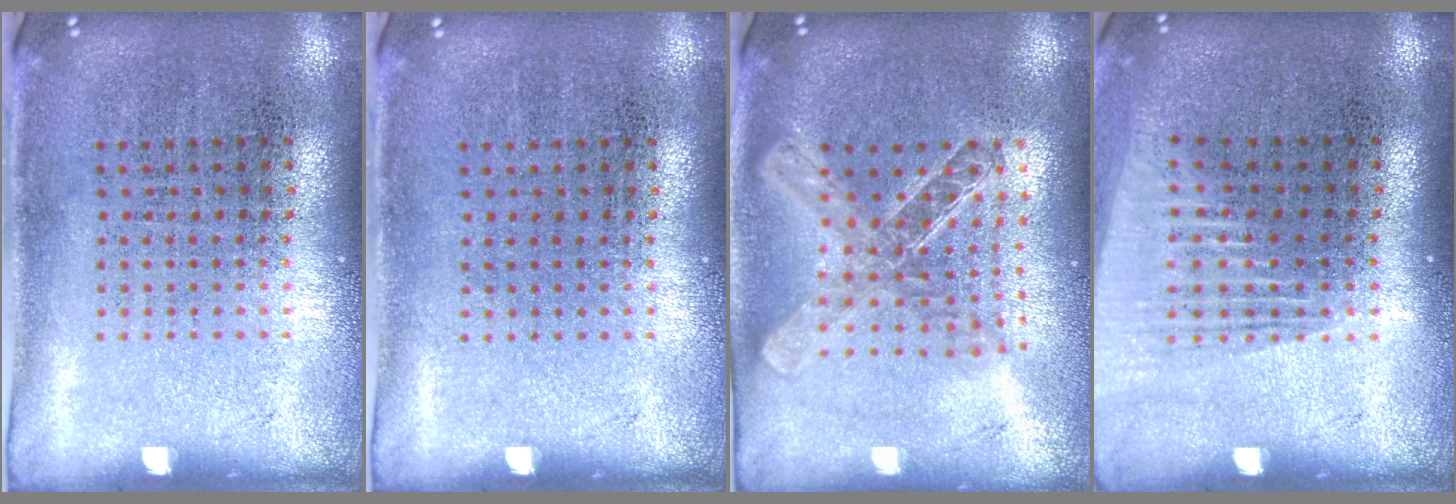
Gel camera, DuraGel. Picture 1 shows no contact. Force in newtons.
{"total": 0.0}
{"total": 1.9, "press": 1.7, "slide": 1.0}
{"total": 1.4, "press": 1.2, "slide": 0.7}